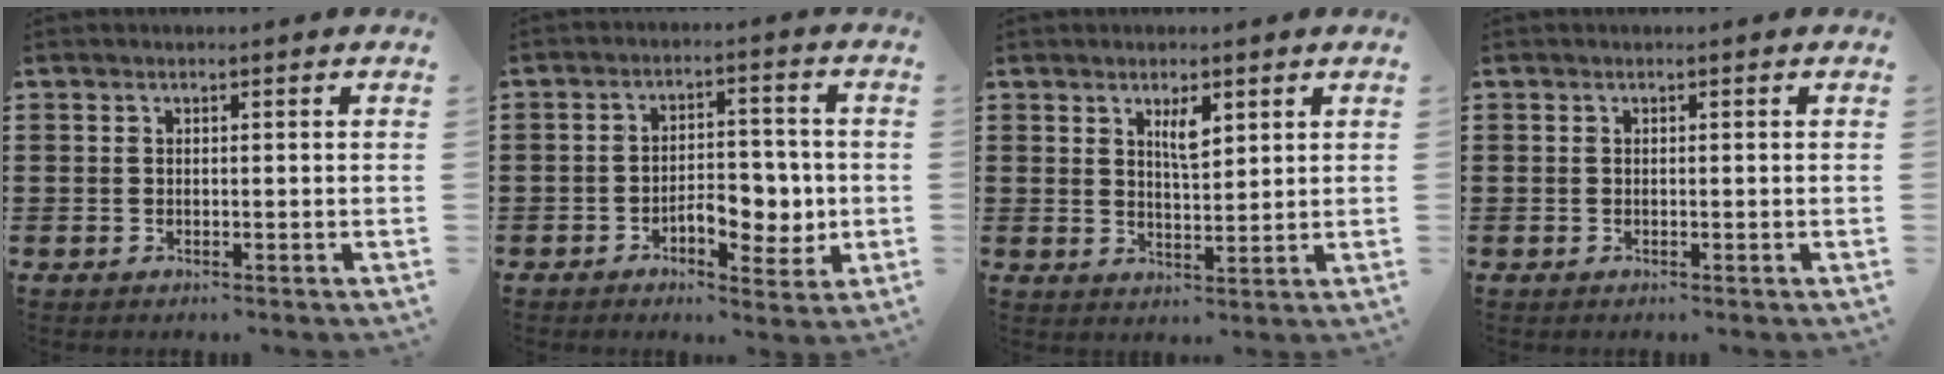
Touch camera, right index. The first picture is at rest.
{"total": 6.7, "force": [-1.8, 3.6, 5.3], "torque": [-0.067, 0.002, -0.036]}
{"total": 3.5, "force": [1.9, 1.1, 2.8], "torque": [-0.043, -0.002, 0.029]}
{"total": 0.0}